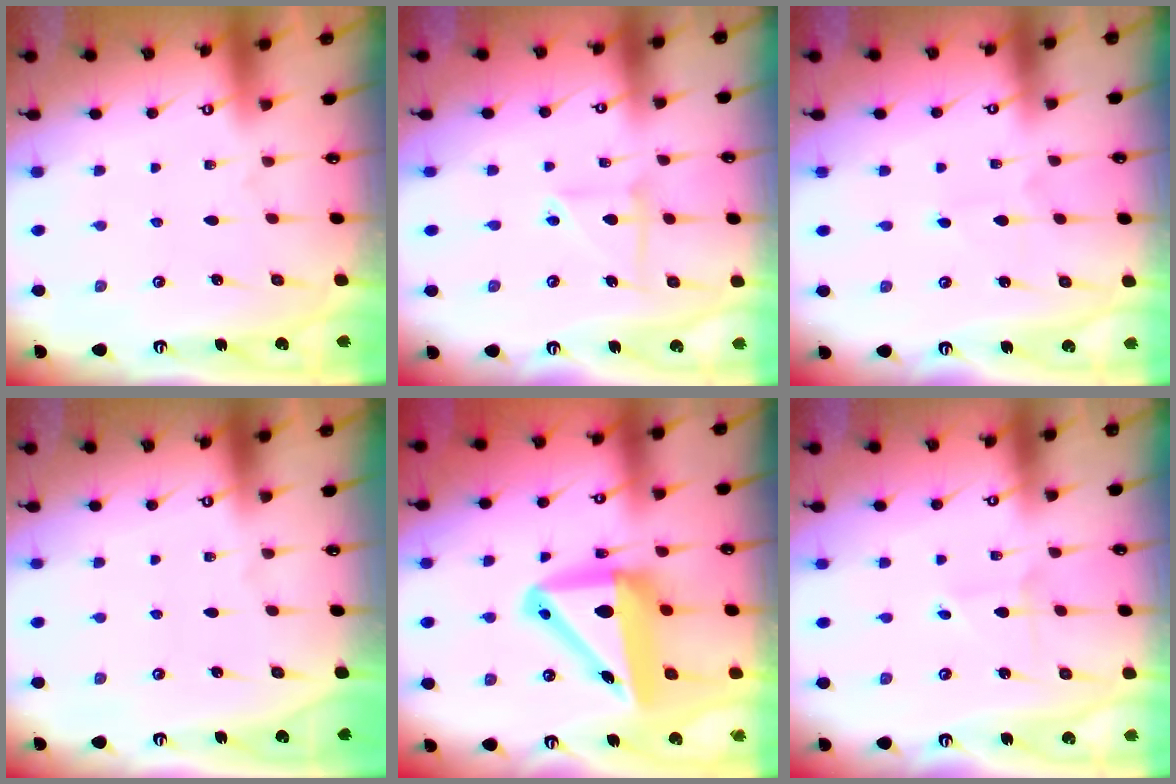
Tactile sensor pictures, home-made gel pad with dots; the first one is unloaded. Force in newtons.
{"total": 6.2, "press": 6.1, "slide": 1.3}
{"total": 2.6, "press": 2.6, "slide": 0.2}
{"total": 0.0}
{"total": 14.6, "press": 14.1, "slide": 3.5}
{"total": 2.0, "press": 2.0, "slide": 0.1}